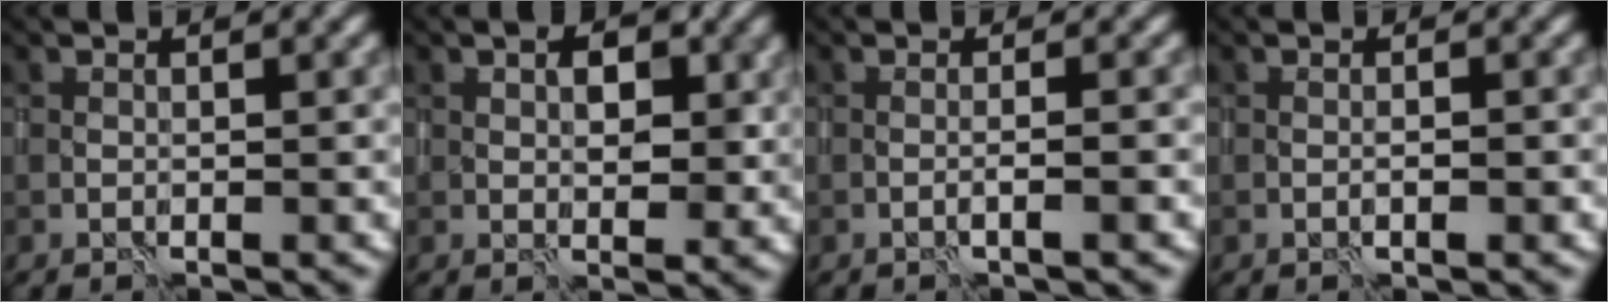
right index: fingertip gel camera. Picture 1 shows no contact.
{"total": 3.1, "force": [1.2, 1.8, 2.3], "torque": [-0.029, -0.005, 0.022]}
{"total": 1.3, "force": [-0.3, 0.1, 1.3], "torque": [-0.013, 0.004, -0.013]}
{"total": 0.8, "force": [-0.2, 0.0, 0.8], "torque": [-0.010, 0.001, -0.004]}